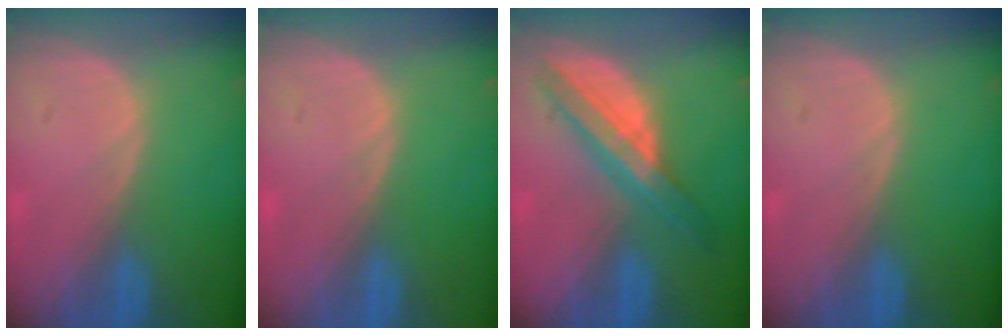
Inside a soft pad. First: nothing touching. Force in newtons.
{"total": 0.0}
{"total": 6.9, "press": 6.9, "slide": 0.2}
{"total": 0.0}